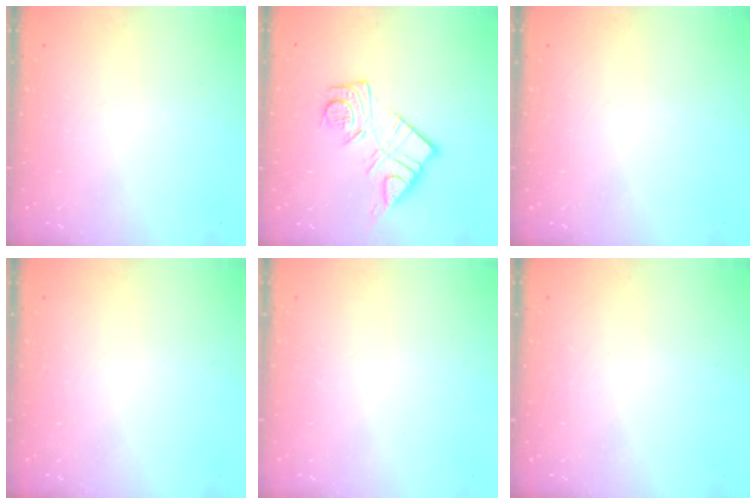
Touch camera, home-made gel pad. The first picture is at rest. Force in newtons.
{"total": 12.3, "press": 12.2, "slide": 1.5}
{"total": 0.0}
{"total": 0.0}
{"total": 1.6, "press": 1.5, "slide": 0.1}
{"total": 0.0}